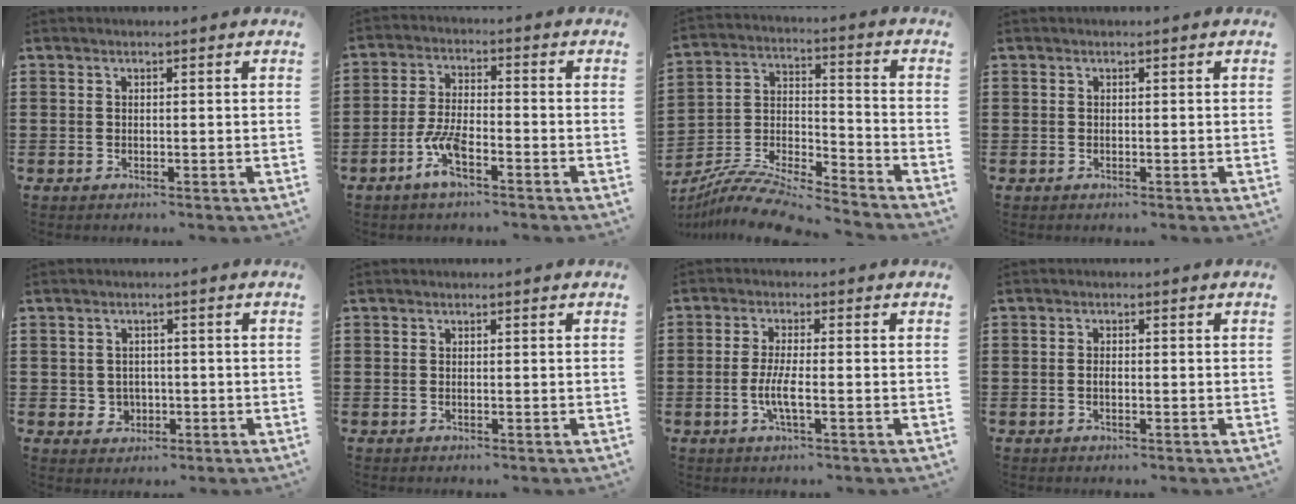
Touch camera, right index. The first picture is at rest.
{"total": 6.2, "force": [-3.4, 1.6, 5.0], "torque": [-0.123, -0.011, -0.067]}
{"total": 9.6, "force": [-9.1, 0.7, 3.0], "torque": [-0.063, 0.006, -0.184]}
{"total": 0.0}
{"total": 2.2, "force": [-0.3, 2.1, 0.5], "torque": [-0.019, 0.006, -0.009]}
{"total": 0.0}
{"total": 4.3, "force": [-1.3, 0.6, 4.0], "torque": [-0.084, -0.007, -0.028]}
{"total": 0.9, "force": [-0.3, 0.3, 0.8], "torque": [-0.016, -0.004, -0.004]}